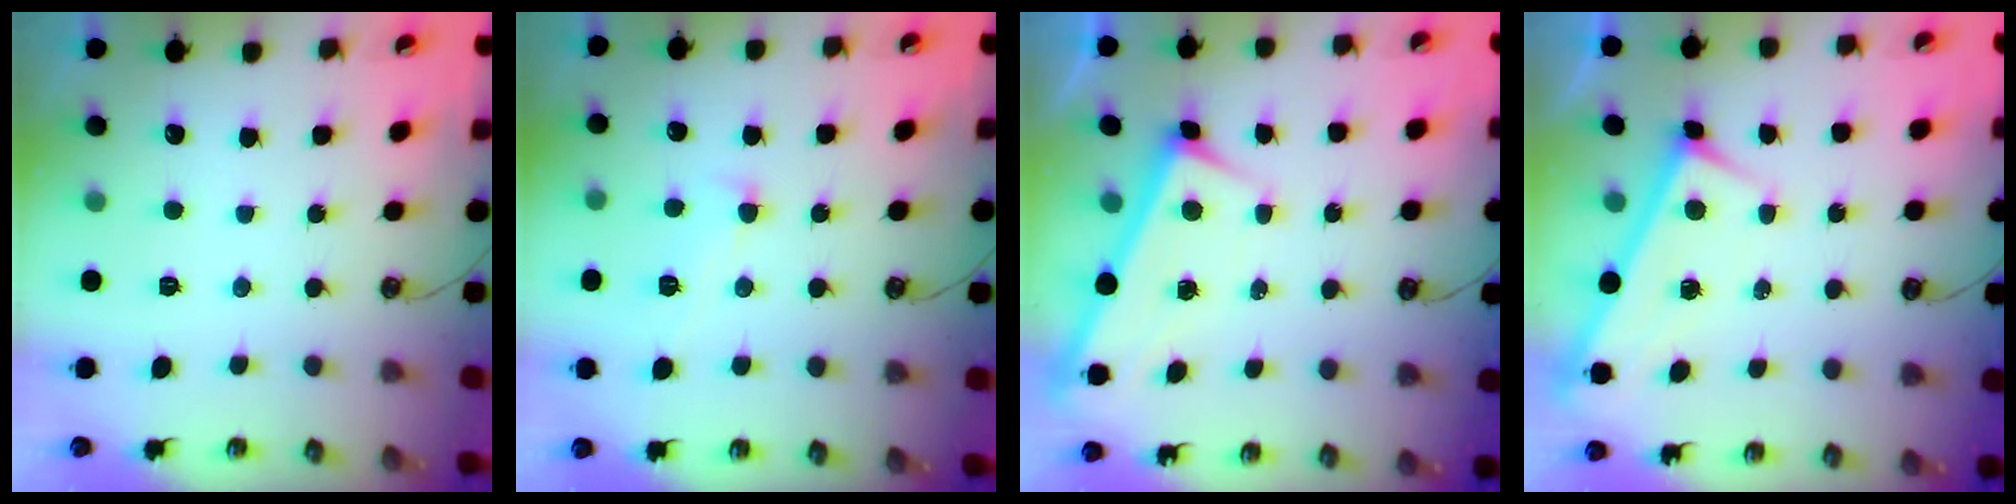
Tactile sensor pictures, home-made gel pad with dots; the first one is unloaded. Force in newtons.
{"total": 2.3, "press": 2.2, "slide": 0.8}
{"total": 3.0, "press": 3.0, "slide": 0.1}
{"total": 3.3, "press": 3.3, "slide": 0.3}